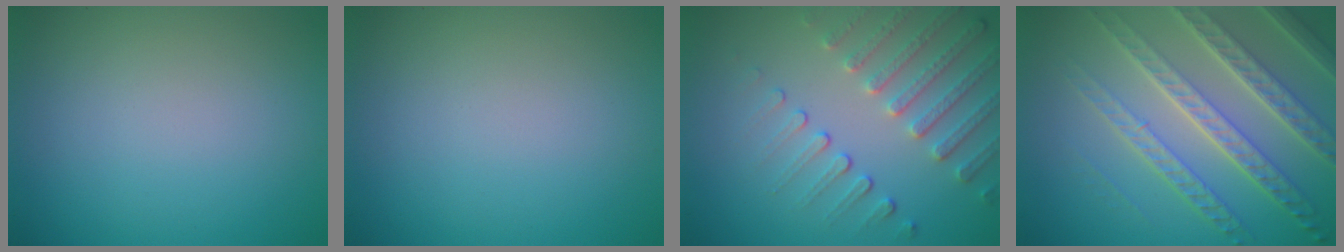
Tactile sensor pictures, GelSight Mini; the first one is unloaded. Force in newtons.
{"total": 0.0}
{"total": 4.7, "press": 3.7, "slide": 3.0}
{"total": 8.0, "press": 5.5, "slide": 5.9}